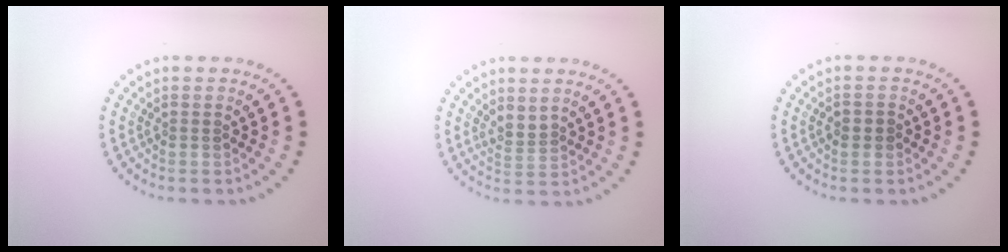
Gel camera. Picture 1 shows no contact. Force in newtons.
{"total": 1.8, "press": 1.2, "slide": 1.2}
{"total": 1.2, "press": 1.1, "slide": 0.4}